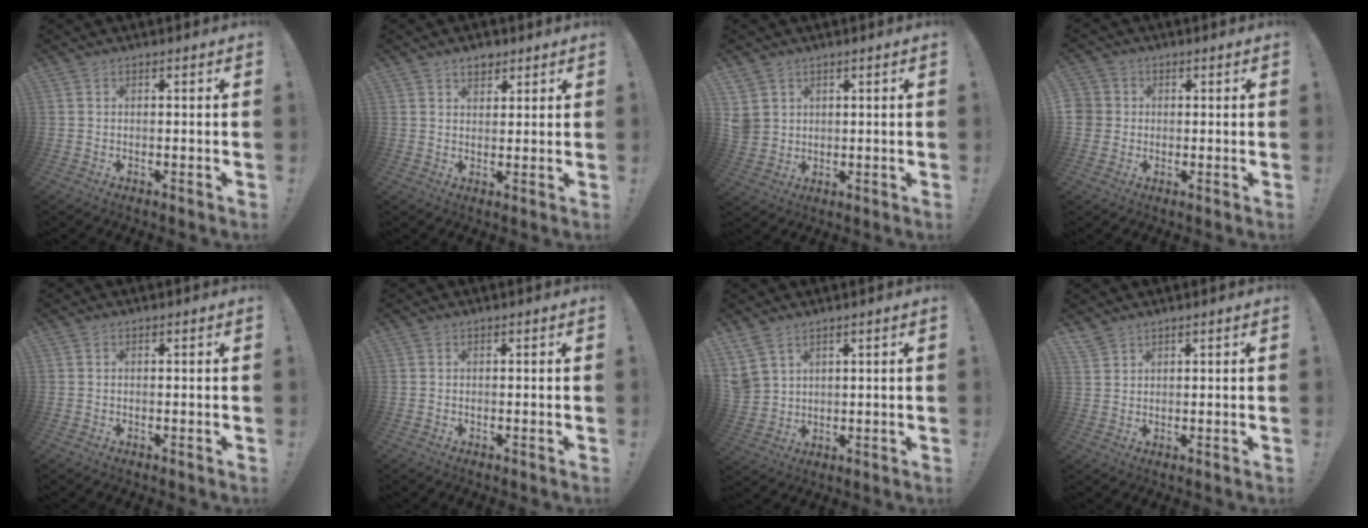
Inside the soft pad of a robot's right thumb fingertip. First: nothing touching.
{"total": 3.9, "force": [2.7, 2.5, 1.4], "torque": [-0.005, -0.014, 0.046]}
{"total": 4.9, "force": [2.0, 4.3, 1.4], "torque": [-0.030, -0.008, 0.041]}
{"total": 4.3, "force": [0.1, 4.2, 0.7], "torque": [-0.011, 0.000, 0.001]}
{"total": 0.0}
{"total": 0.0}
{"total": 6.4, "force": [4.7, 3.8, 2.4], "torque": [-0.055, -0.015, 0.097]}
{"total": 3.1, "force": [2.8, 1.0, 1.0], "torque": [-0.018, -0.018, 0.053]}